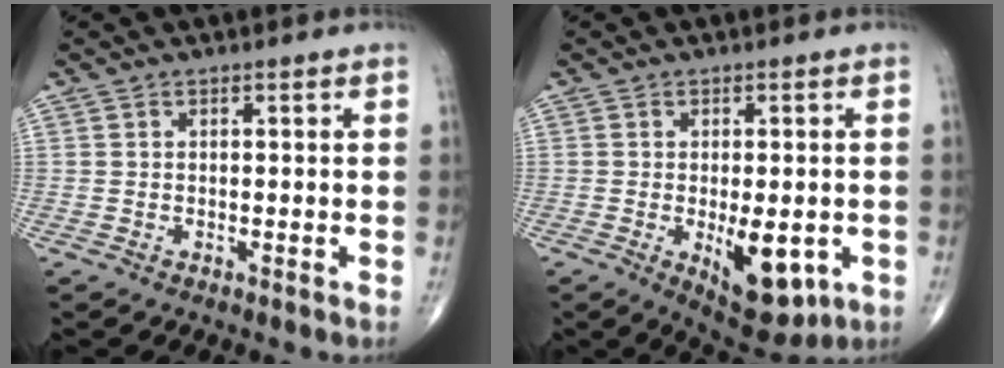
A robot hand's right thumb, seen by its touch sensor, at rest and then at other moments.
{"total": 10.7, "force": [-2.8, 4.8, 9.1], "torque": [-0.107, -0.013, -0.027]}